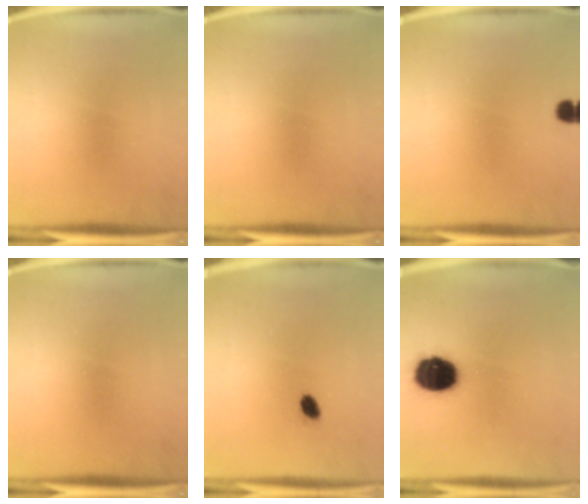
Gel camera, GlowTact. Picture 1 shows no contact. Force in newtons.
{"total": 0.0}
{"total": 2.0}
{"total": 0.0}
{"total": 2.0}
{"total": 15.1}